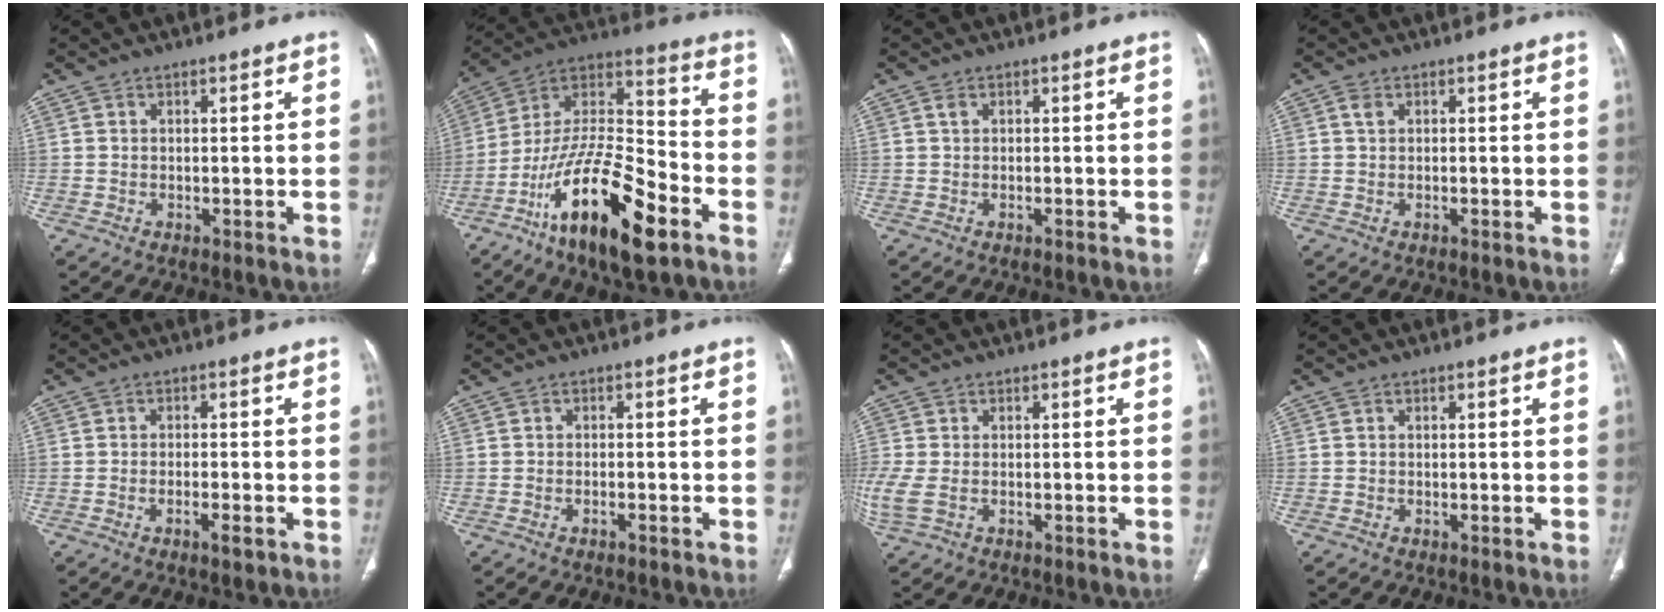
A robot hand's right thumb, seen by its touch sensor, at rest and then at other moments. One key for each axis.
{"total": 23.2, "fx": -12.4, "fy": 7.8, "fz": 18.0, "tx": -0.345, "ty": 0.062, "tz": -0.221}
{"total": 0.9, "fx": 0.0, "fy": 0.5, "fz": 0.7, "tx": -0.020, "ty": 0.006, "tz": 0.003}
{"total": 1.3, "fx": 0.2, "fy": 0.8, "fz": 1.0, "tx": -0.025, "ty": 0.003, "tz": 0.005}
{"total": 2.9, "fx": -1.5, "fy": 0.8, "fz": 2.3, "tx": -0.040, "ty": 0.005, "tz": -0.022}
{"total": 1.1, "fx": -0.7, "fy": 0.3, "fz": 0.8, "tx": -0.022, "ty": 0.011, "tz": -0.006}
{"total": 4.5, "fx": -0.8, "fy": 2.7, "fz": 3.5, "tx": -0.110, "ty": -0.004, "tz": -0.010}
{"total": 0.0}